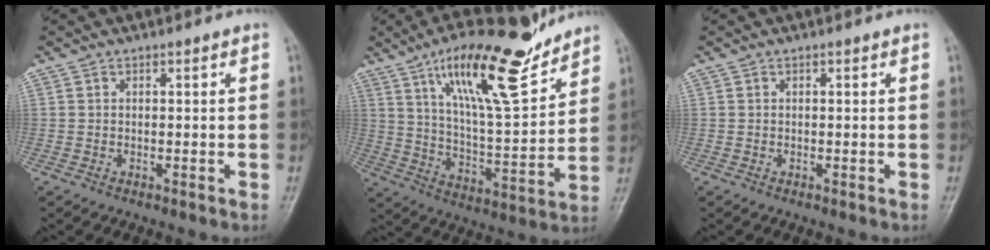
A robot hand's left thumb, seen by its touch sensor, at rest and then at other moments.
{"total": 19.4, "force": [13.0, 5.0, 13.6], "torque": [-0.195, -0.069, 0.225]}
{"total": 0.0}